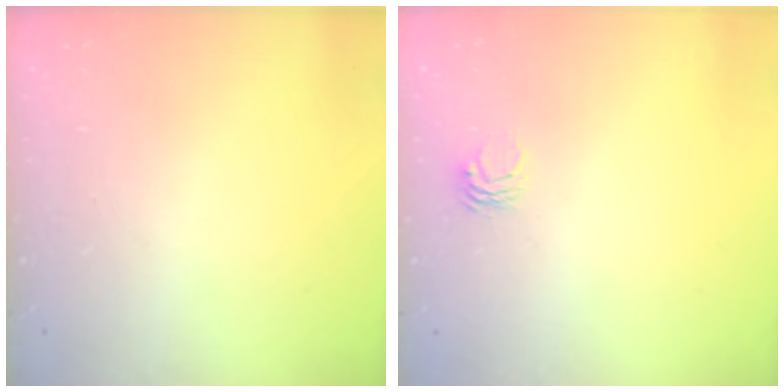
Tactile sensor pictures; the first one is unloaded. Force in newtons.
{"total": 2.7, "press": 2.7, "slide": 0.2}